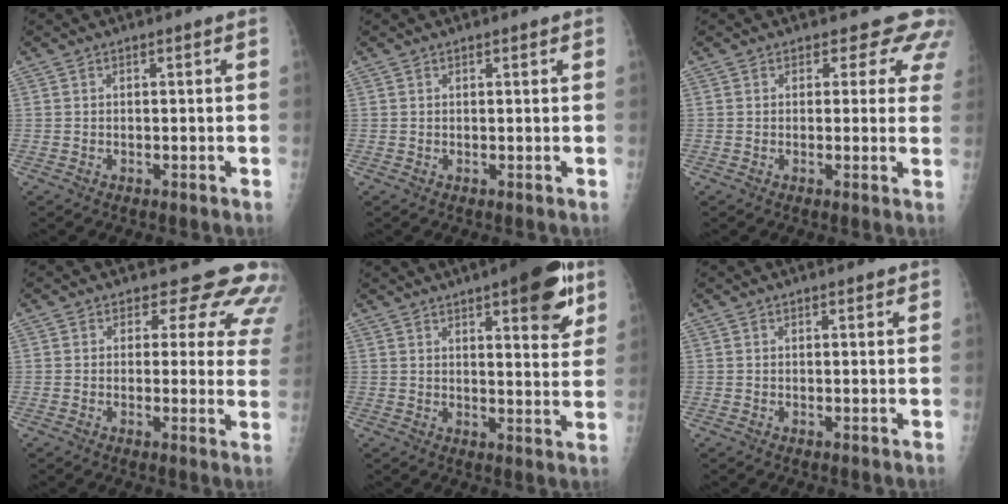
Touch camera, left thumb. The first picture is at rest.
{"total": 0.7, "force": [0.5, 0.2, 0.5], "torque": [-0.004, -0.001, 0.007]}
{"total": 6.7, "force": [5.6, 3.6, 0.8], "torque": [0.037, -0.024, 0.039]}
{"total": 11.9, "force": [10.3, 5.4, 2.3], "torque": [0.032, -0.059, 0.086]}
{"total": 13.8, "force": [7.6, 4.3, 10.8], "torque": [-0.109, -0.031, 0.098]}
{"total": 1.1, "force": [0.8, 0.4, 0.7], "torque": [-0.004, -0.002, 0.009]}